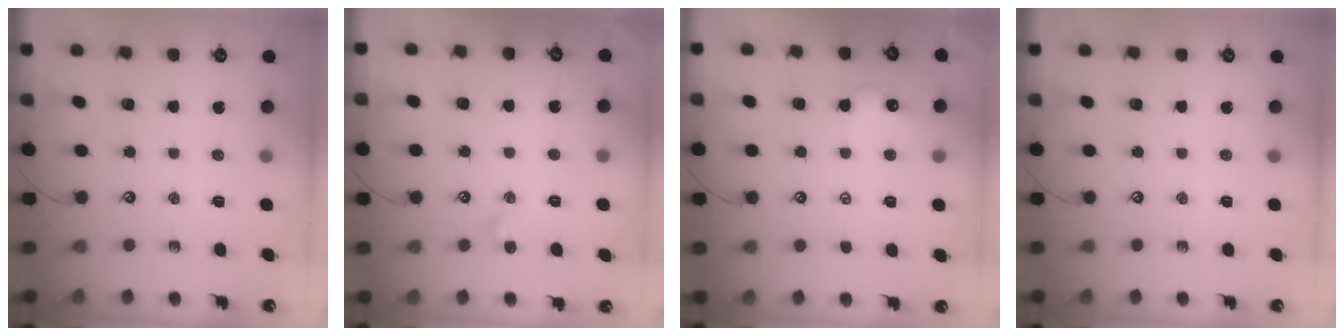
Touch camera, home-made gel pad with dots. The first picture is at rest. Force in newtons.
{"total": 2.5, "press": 2.5, "slide": 0.4}
{"total": 1.6, "press": 1.5, "slide": 0.6}
{"total": 0.0}